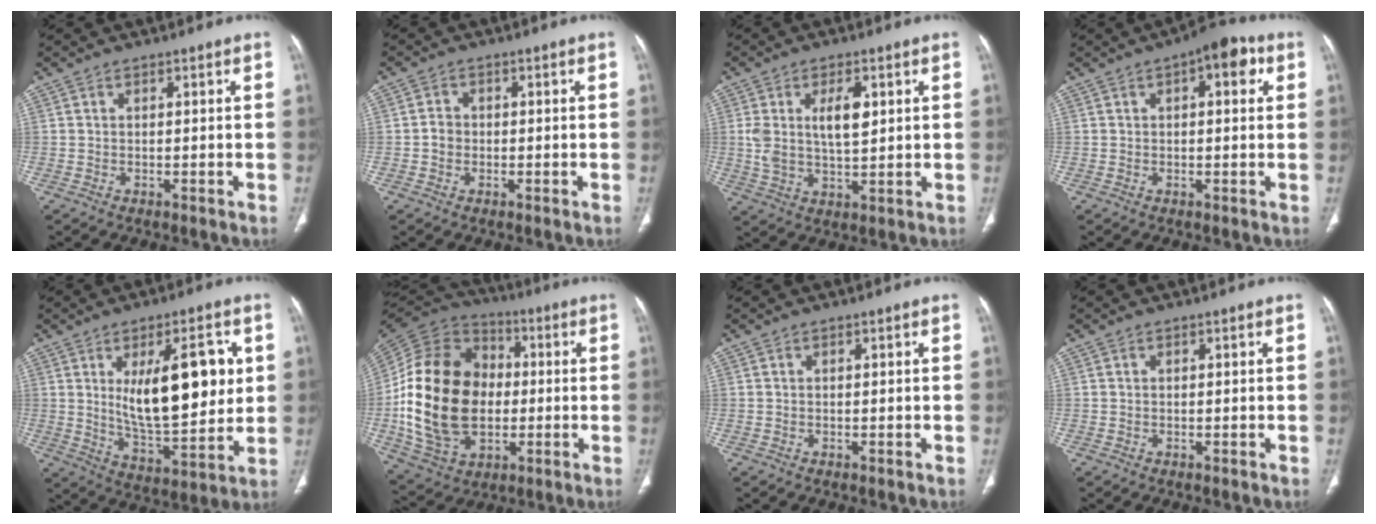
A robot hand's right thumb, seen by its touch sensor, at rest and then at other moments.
{"total": 2.3, "force": [-0.4, 2.0, 1.0], "torque": [-0.008, 0.008, -0.013]}
{"total": 8.4, "force": [2.2, 3.8, 7.1], "torque": [-0.131, -0.007, 0.046]}
{"total": 7.5, "force": [2.9, 3.3, 6.1], "torque": [-0.059, 0.013, 0.029]}
{"total": 18.4, "force": [3.9, 7.6, 16.3], "torque": [-0.223, -0.029, 0.073]}
{"total": 25.9, "force": [-1.7, 18.5, 18.0], "torque": [-0.329, 0.011, -0.022]}
{"total": 0.0}
{"total": 0.0}